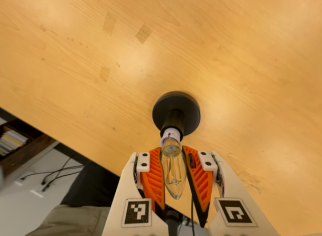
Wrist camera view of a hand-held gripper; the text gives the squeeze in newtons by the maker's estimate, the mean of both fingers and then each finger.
{"total": 18.4, "left": 17.4, "right": 19.5}